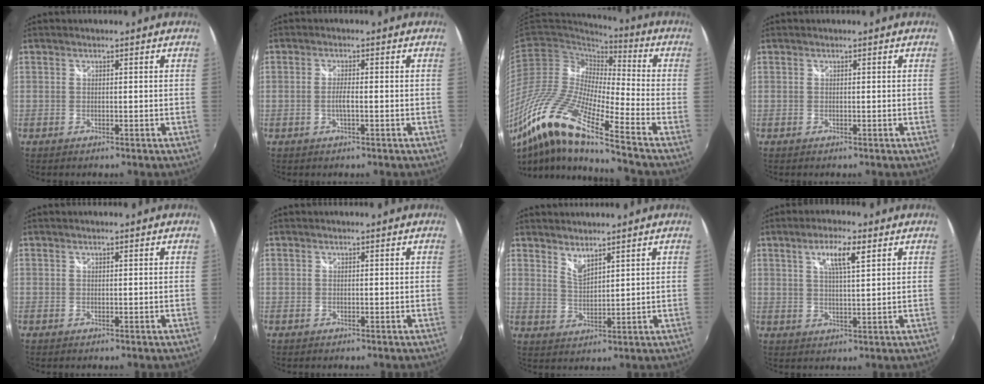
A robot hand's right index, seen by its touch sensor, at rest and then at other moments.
{"total": 2.0, "force": [-0.6, 0.2, 1.9], "torque": [-0.038, -0.003, -0.011]}
{"total": 22.8, "force": [-14.4, 2.9, 17.4], "torque": [-0.320, -0.046, -0.298]}
{"total": 0.0}
{"total": 0.0}
{"total": 0.0}
{"total": 3.6, "force": [3.2, 0.6, 1.6], "torque": [-0.026, -0.006, 0.056]}
{"total": 6.1, "force": [2.9, 1.1, 5.2], "torque": [-0.094, 0.004, 0.049]}